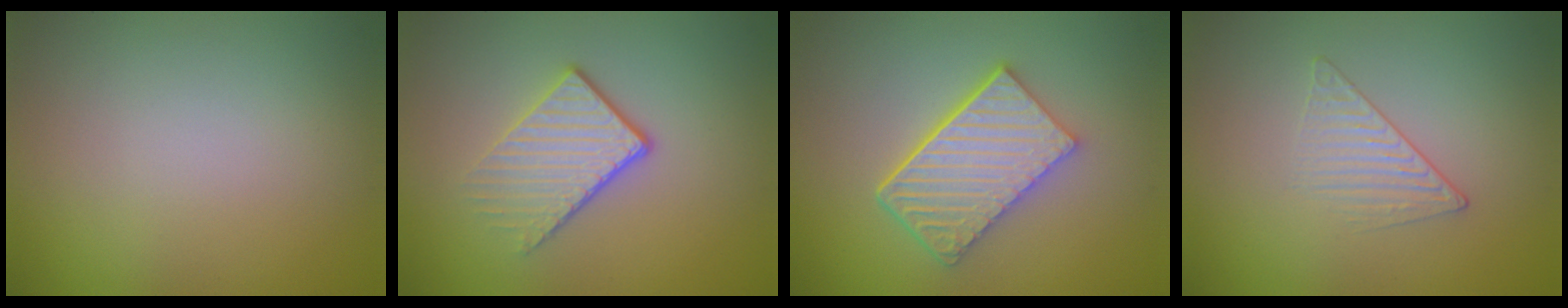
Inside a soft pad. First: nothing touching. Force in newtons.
{"total": 3.5, "press": 2.6, "slide": 2.3}
{"total": 6.0, "press": 4.4, "slide": 4.1}
{"total": 1.5, "press": 0.7, "slide": 1.3}